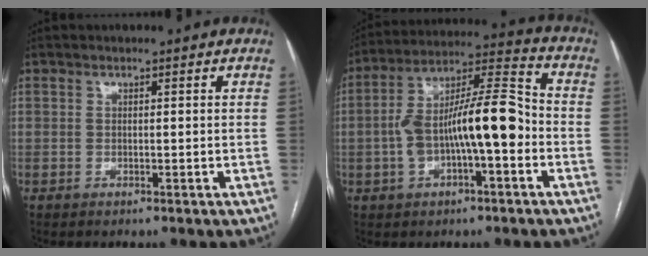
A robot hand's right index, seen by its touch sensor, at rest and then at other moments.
{"total": 14.1, "force": [-2.4, 3.5, 13.5], "torque": [-0.246, 0.036, -0.038]}